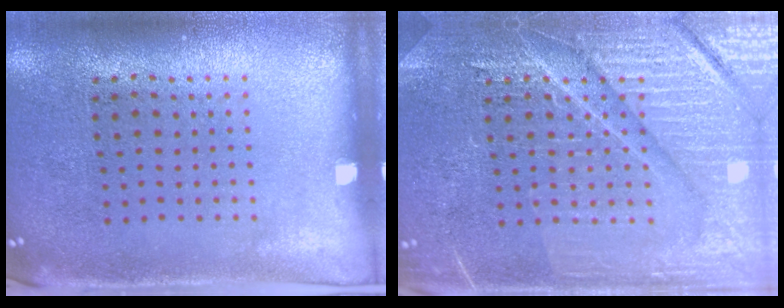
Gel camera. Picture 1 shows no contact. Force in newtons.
{"total": 7.0, "press": 7.0, "slide": 0.9}